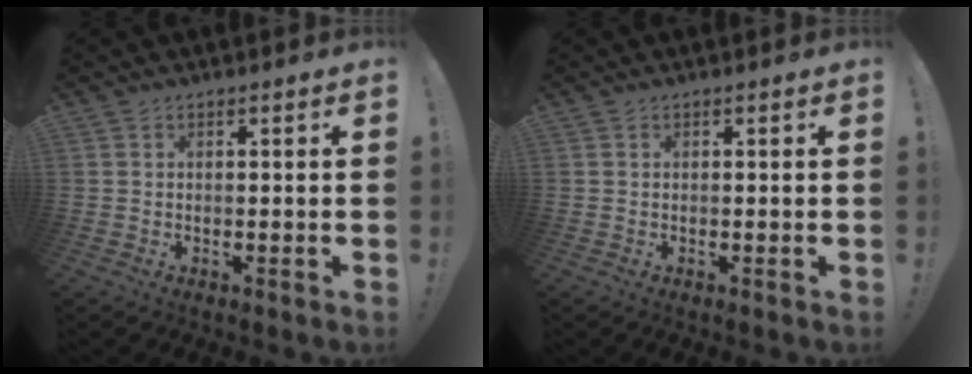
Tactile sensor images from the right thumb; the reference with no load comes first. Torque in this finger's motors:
{"motor_torque": [0.00, 0.00, 0.00, 0.02, 0.02]}